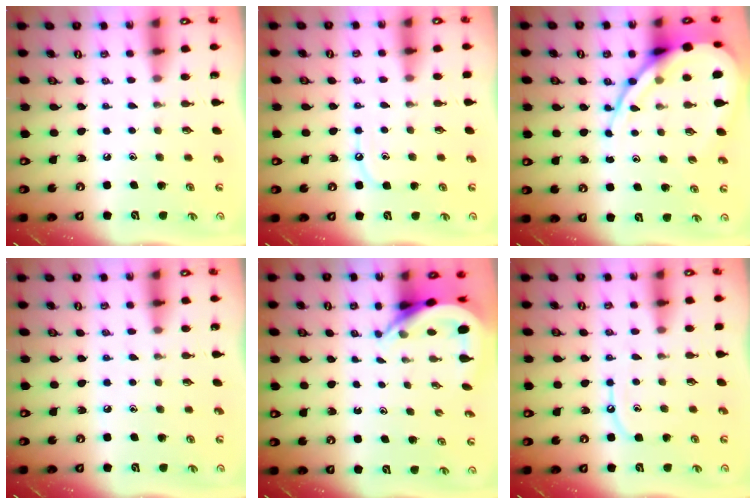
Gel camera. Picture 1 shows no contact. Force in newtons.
{"total": 6.3, "press": 6.2, "slide": 0.7}
{"total": 14.3, "press": 14.2, "slide": 1.3}
{"total": 6.5, "press": 6.5, "slide": 0.7}
{"total": 4.1, "press": 4.1, "slide": 0.2}
{"total": 6.9, "press": 6.9, "slide": 0.6}